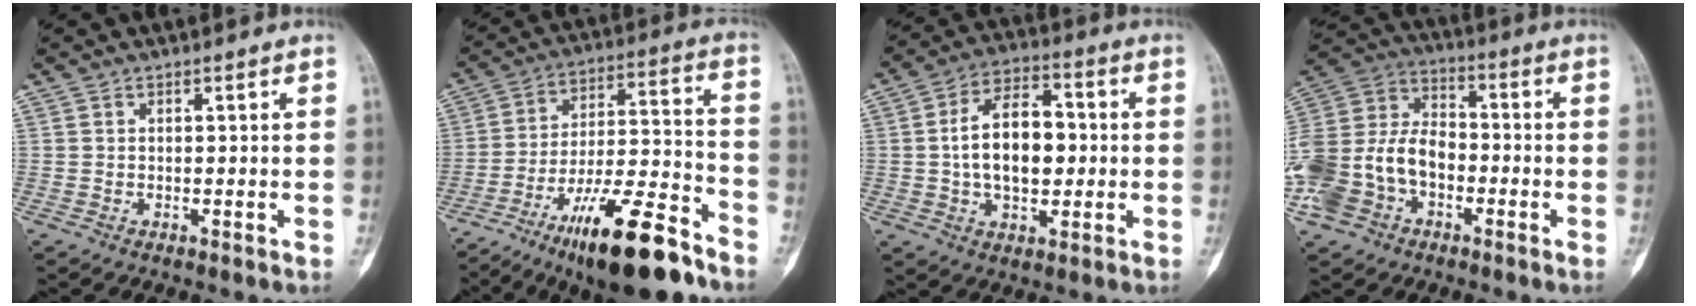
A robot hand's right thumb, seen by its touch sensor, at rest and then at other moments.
{"total": 20.4, "force": [-13.5, 5.0, 14.5], "torque": [-0.236, 0.076, -0.223]}
{"total": 14.1, "force": [0.2, 8.4, 11.3], "torque": [-0.167, 0.020, 0.000]}
{"total": 18.0, "force": [-5.9, 13.0, 11.0], "torque": [-0.236, 0.050, -0.114]}